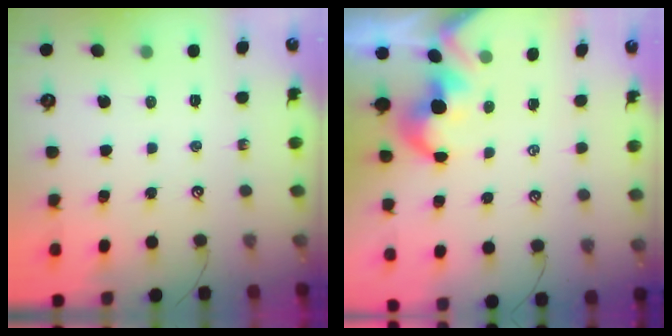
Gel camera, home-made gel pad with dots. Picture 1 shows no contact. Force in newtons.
{"total": 0.8, "press": 0.8, "slide": 0.3}